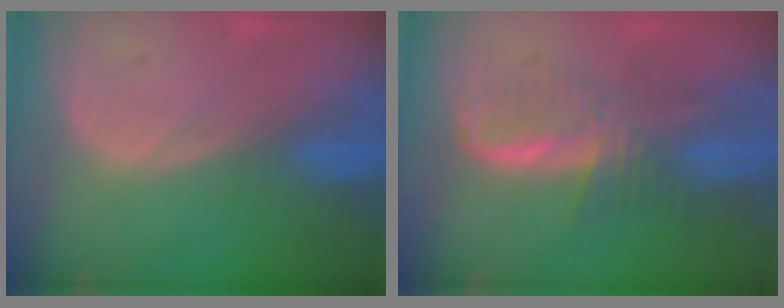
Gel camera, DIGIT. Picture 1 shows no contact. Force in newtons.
{"total": 6.3, "press": 6.1, "slide": 1.2}